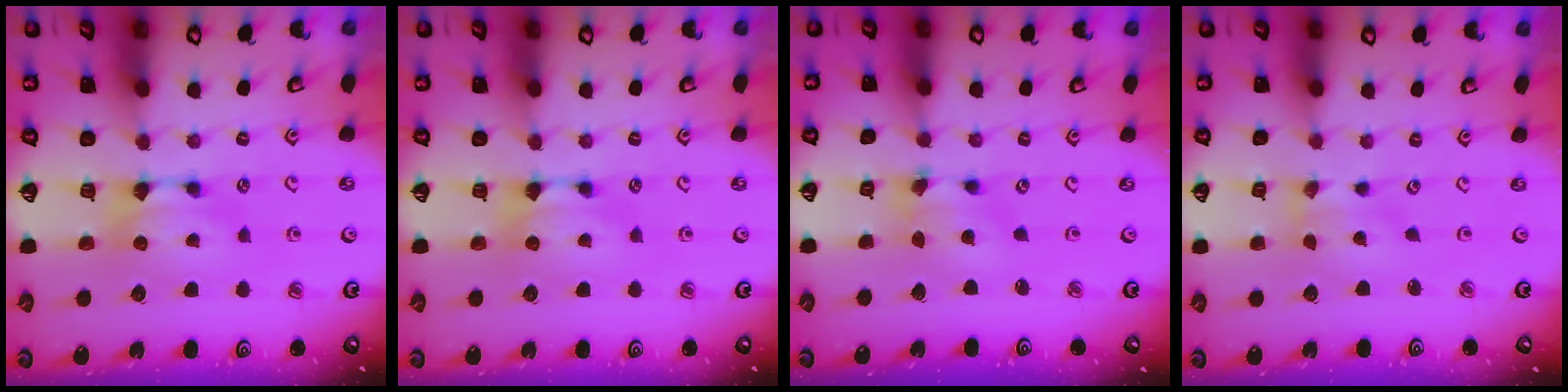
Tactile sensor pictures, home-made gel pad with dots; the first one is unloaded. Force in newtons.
{"total": 0.0}
{"total": 4.3, "press": 4.0, "slide": 1.8}
{"total": 1.3, "press": 0.7, "slide": 1.1}